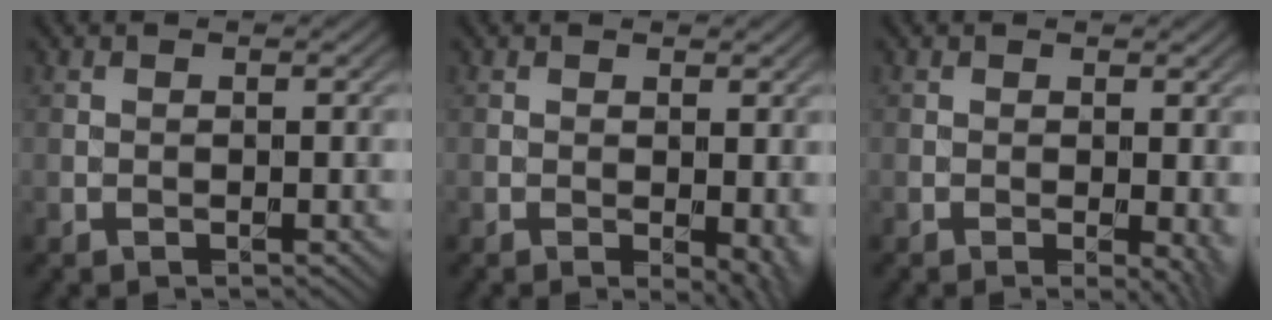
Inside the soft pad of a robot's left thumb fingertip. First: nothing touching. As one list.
[{"total": 3.6, "force": [-0.6, 1.6, 3.2], "torque": [-0.037, -0.009, -0.007]}, {"total": 2.9, "force": [-0.2, 0.8, 2.8], "torque": [-0.034, -0.005, -0.005]}]